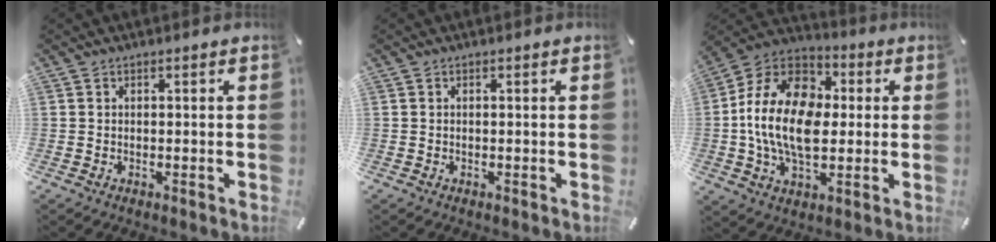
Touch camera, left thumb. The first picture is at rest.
{"total": 0.0}
{"total": 18.7, "force": [-1.1, 12.9, 13.5], "torque": [-0.288, 0.017, -0.021]}